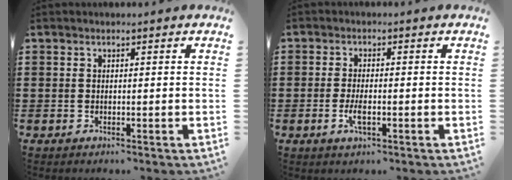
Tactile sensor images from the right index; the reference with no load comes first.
{"total": 3.0, "force": [-0.9, 1.0, 2.7], "torque": [-0.063, -0.005, -0.020]}